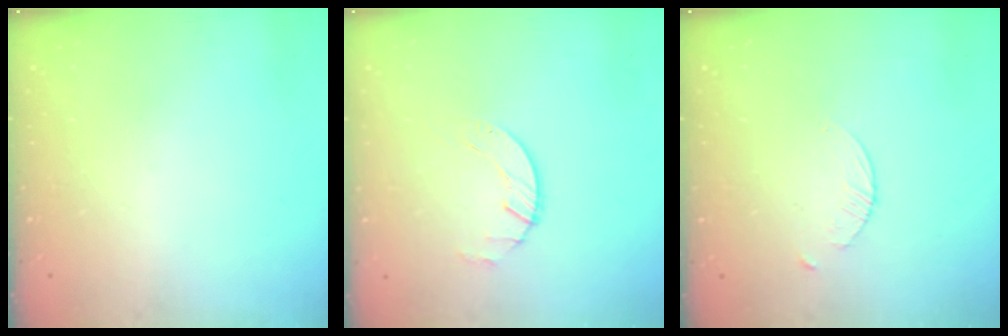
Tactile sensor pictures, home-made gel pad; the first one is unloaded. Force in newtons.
{"total": 1.4, "press": 1.4, "slide": 0.2}
{"total": 1.5, "press": 1.5, "slide": 0.2}